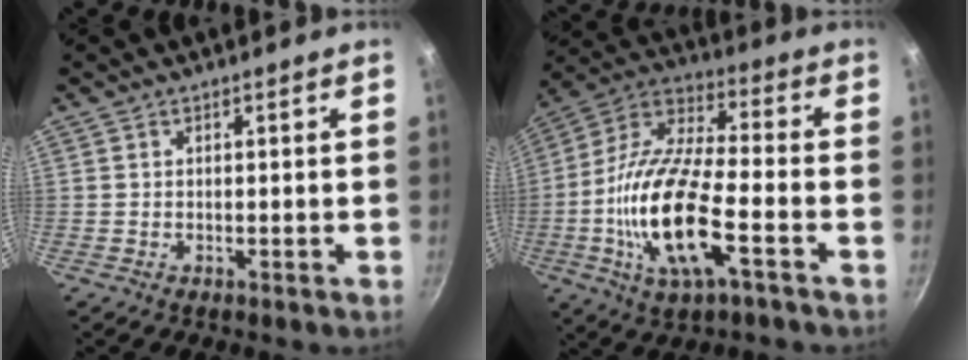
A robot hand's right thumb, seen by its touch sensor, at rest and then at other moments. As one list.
[{"total": 19.3, "force": [-5.6, 6.9, 17.2], "torque": [-0.341, 0.027, -0.123]}]